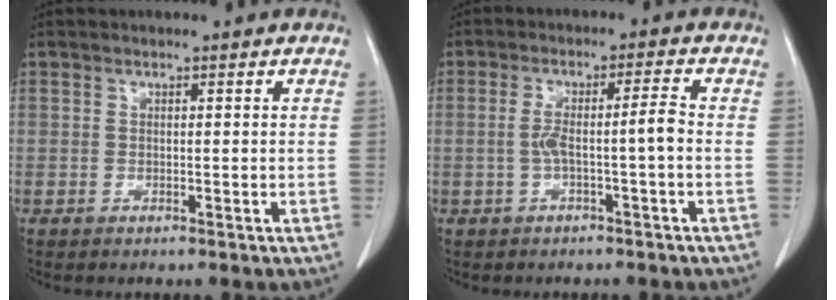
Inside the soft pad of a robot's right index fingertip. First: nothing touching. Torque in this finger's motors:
{"motor_torque": [0.52, -0.13, 0.20, 0.05]}